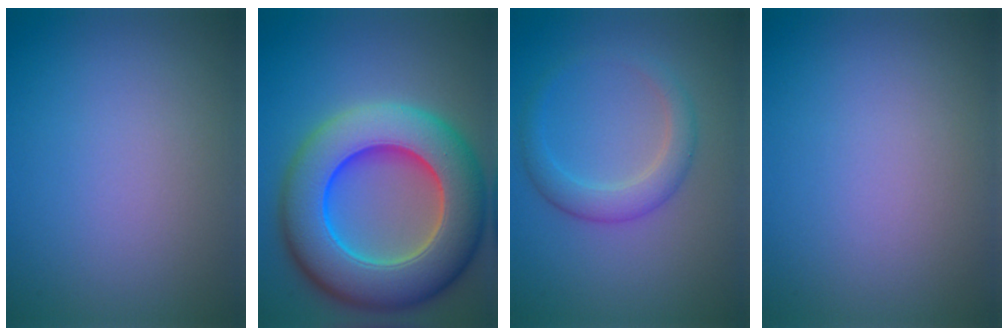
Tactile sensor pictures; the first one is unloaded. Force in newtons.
{"total": 13.2, "press": 13.1, "slide": 2.1}
{"total": 2.9, "press": 2.9, "slide": 0.1}
{"total": 0.0}